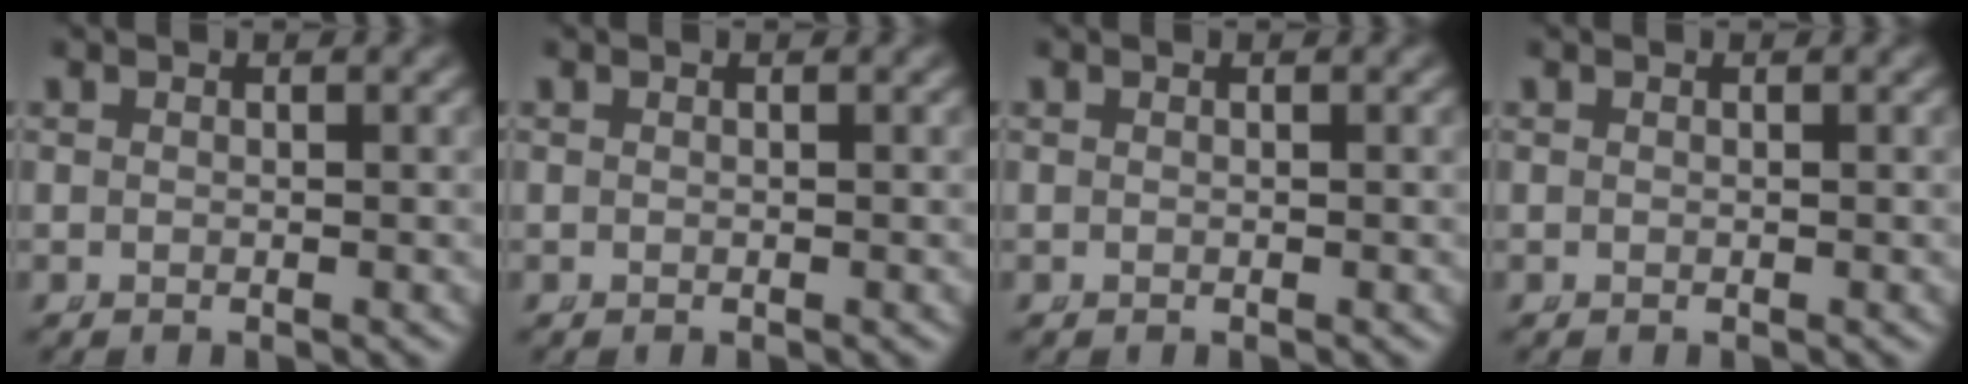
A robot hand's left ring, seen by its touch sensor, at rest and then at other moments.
{"total": 0.0}
{"total": 0.0}
{"total": 0.0}